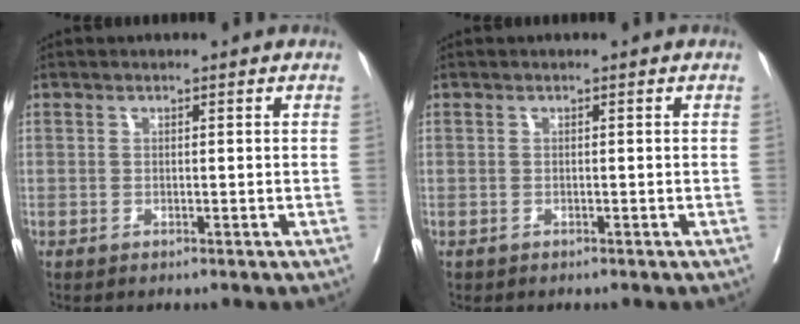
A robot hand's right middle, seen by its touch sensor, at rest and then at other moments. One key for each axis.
{"total": 0.0}